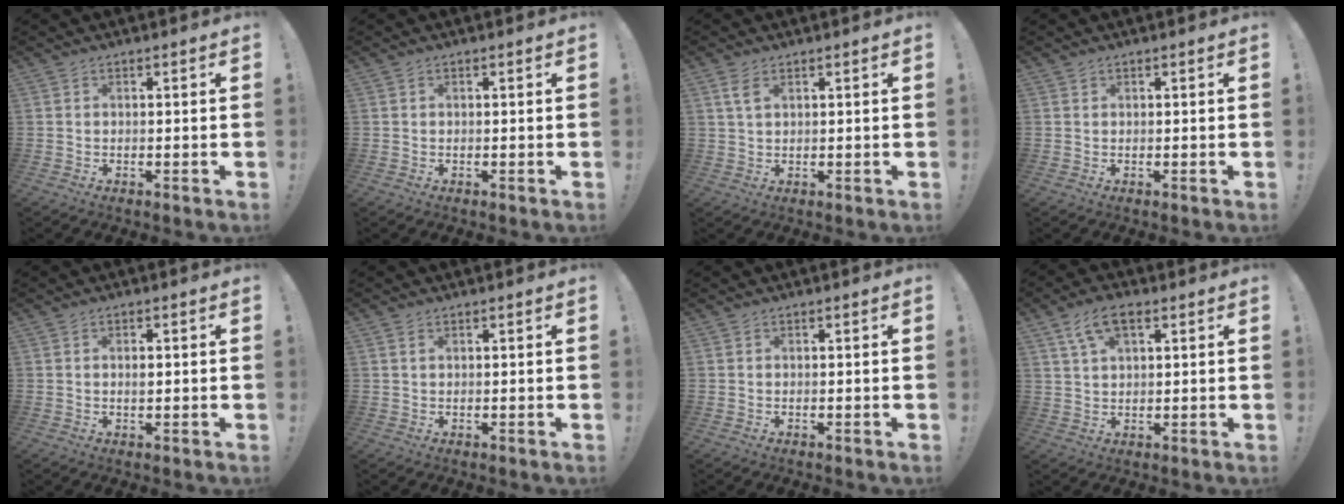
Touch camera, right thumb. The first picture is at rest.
{"total": 0.0}
{"total": 3.5, "force": [1.7, 1.5, 2.7], "torque": [-0.057, 0.001, 0.031]}
{"total": 0.5, "force": [0.4, 0.3, 0.0], "torque": [0.003, -0.001, 0.007]}
{"total": 1.5, "force": [0.2, 0.9, 1.2], "torque": [-0.015, 0.002, 0.000]}
{"total": 1.0, "force": [0.5, 0.4, 0.8], "torque": [-0.016, 0.003, 0.008]}
{"total": 0.0}
{"total": 7.7, "force": [3.7, 3.8, 5.6], "torque": [-0.094, 0.000, 0.070]}